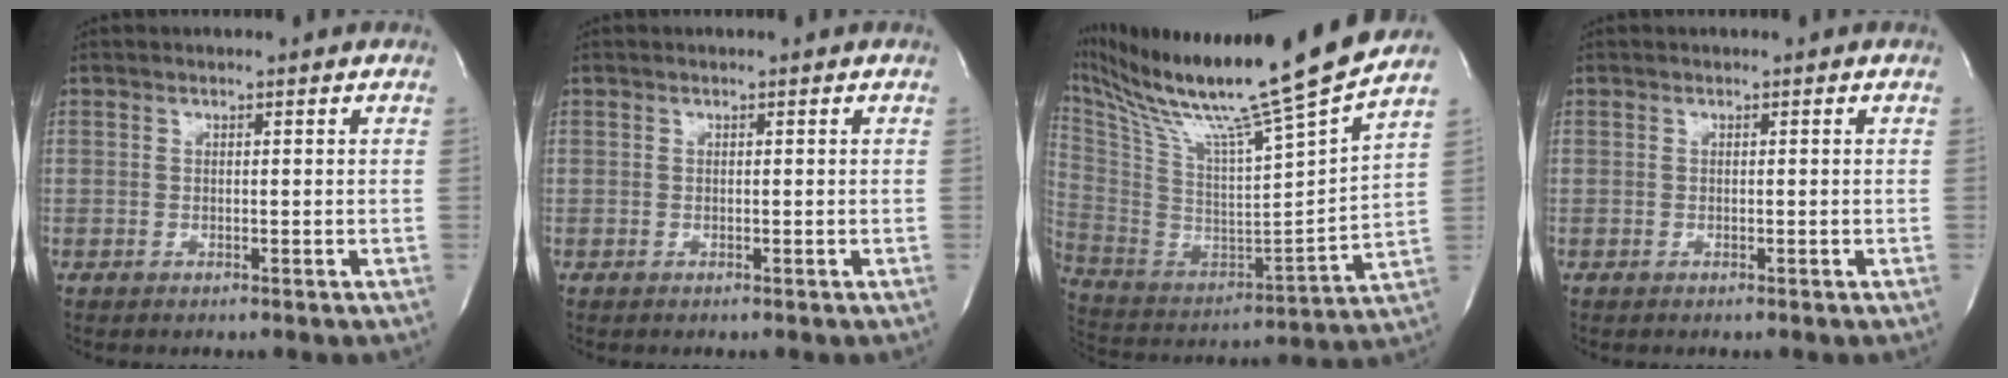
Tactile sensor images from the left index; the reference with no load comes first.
{"total": 0.0}
{"total": 28.1, "force": [22.7, -1.4, 16.5], "torque": [-0.308, -0.055, 0.365]}
{"total": 0.0}